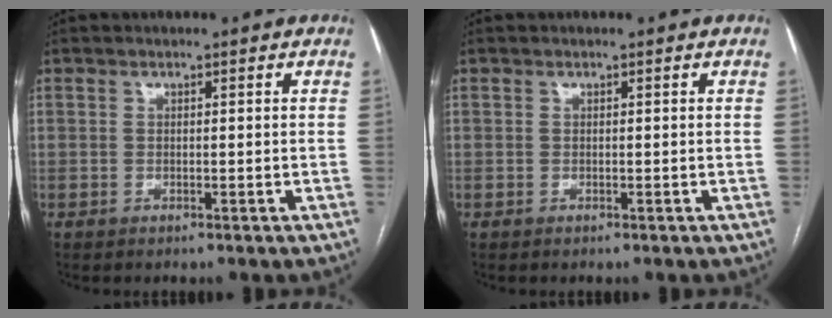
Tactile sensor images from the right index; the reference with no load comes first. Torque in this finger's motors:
{"motor_torque": [0.00, 0.00, 0.00, 0.00]}